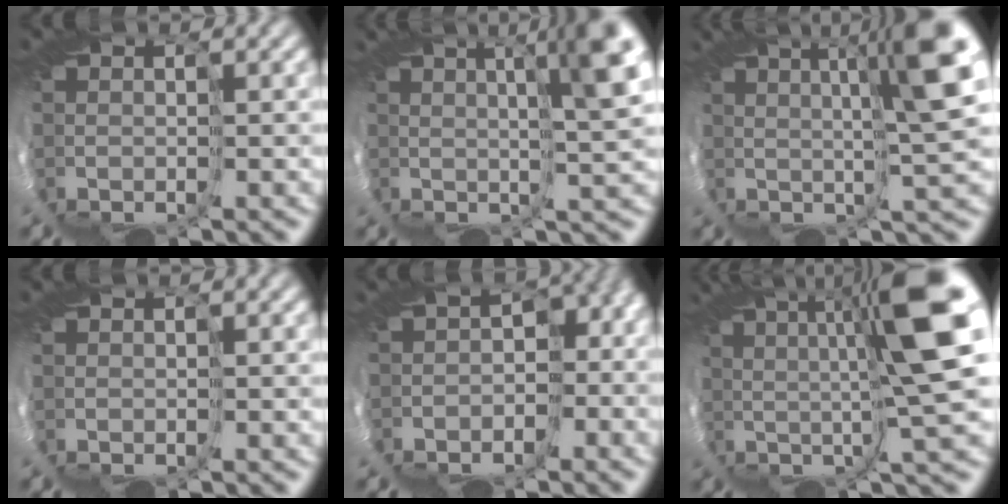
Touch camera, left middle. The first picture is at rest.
{"total": 7.0, "force": [2.7, 0.4, 6.5], "torque": [-0.087, 0.016, 0.039]}
{"total": 8.1, "force": [3.1, -0.3, 7.4], "torque": [-0.106, 0.019, 0.045]}
{"total": 0.0}
{"total": 5.5, "force": [-3.2, 3.1, 3.2], "torque": [-0.054, -0.015, -0.044]}
{"total": 9.6, "force": [3.5, -0.2, 8.9], "torque": [-0.133, 0.022, 0.054]}